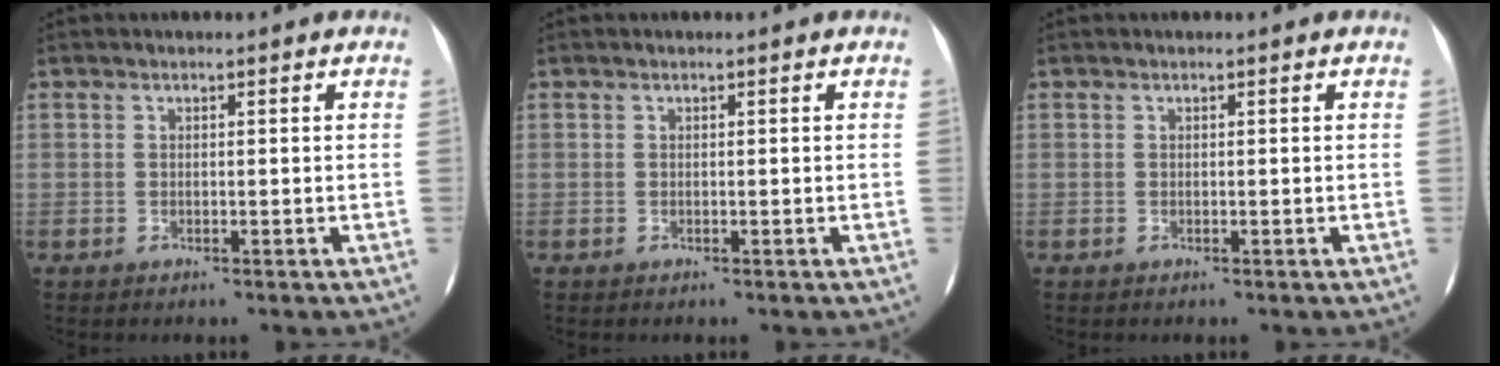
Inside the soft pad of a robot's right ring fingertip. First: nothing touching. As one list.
[{"total": 0.0}, {"total": 0.0}]